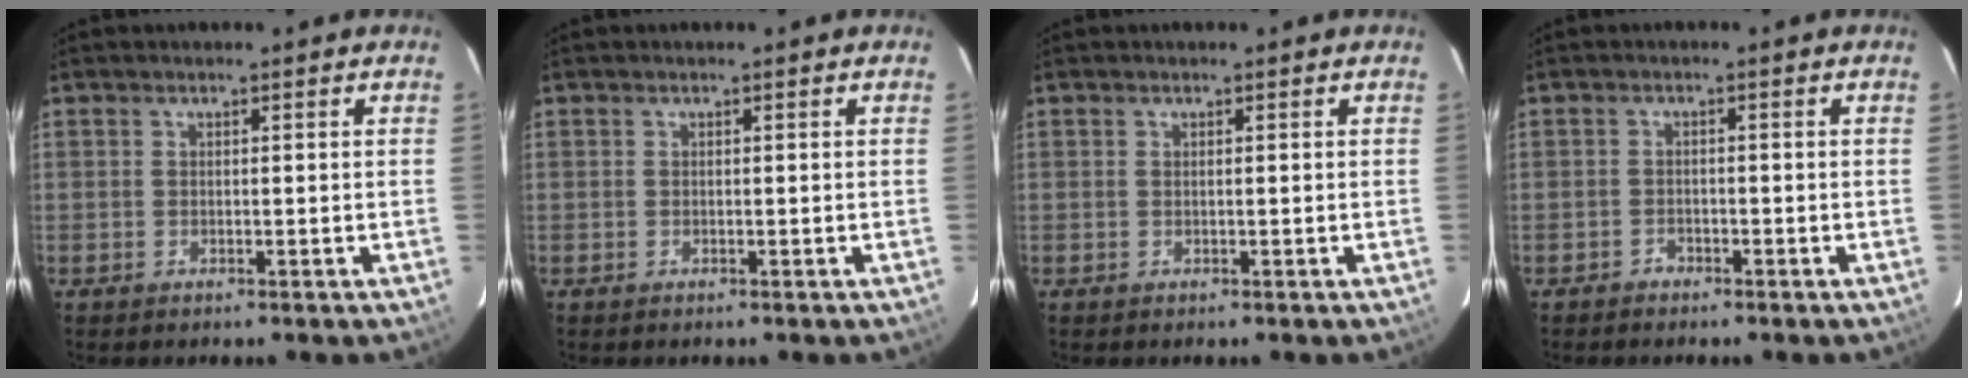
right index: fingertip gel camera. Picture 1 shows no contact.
{"total": 0.0}
{"total": 0.0}
{"total": 1.5, "force": [-1.3, 0.9, -0.1], "torque": [-0.002, 0.007, -0.022]}